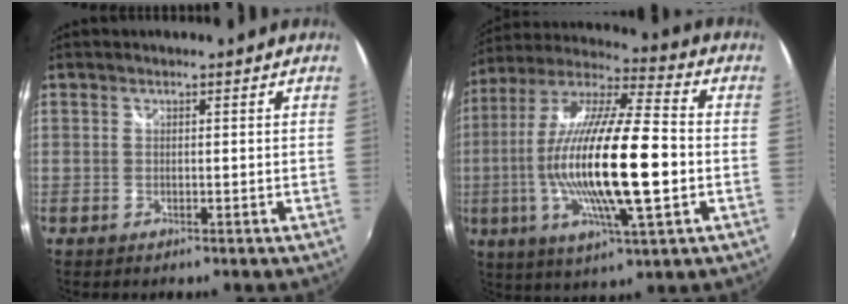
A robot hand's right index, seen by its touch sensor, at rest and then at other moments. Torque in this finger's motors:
{"motor_torque": [1.89, -0.25, 1.05, 0.21]}